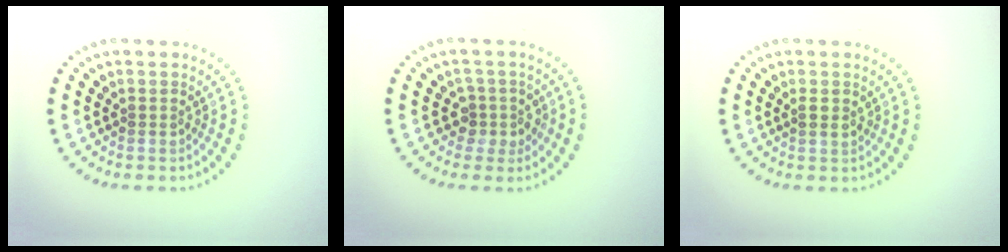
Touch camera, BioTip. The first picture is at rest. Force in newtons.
{"total": 2.4, "press": 1.8, "slide": 1.6}
{"total": 0.9, "press": 0.8, "slide": 0.4}